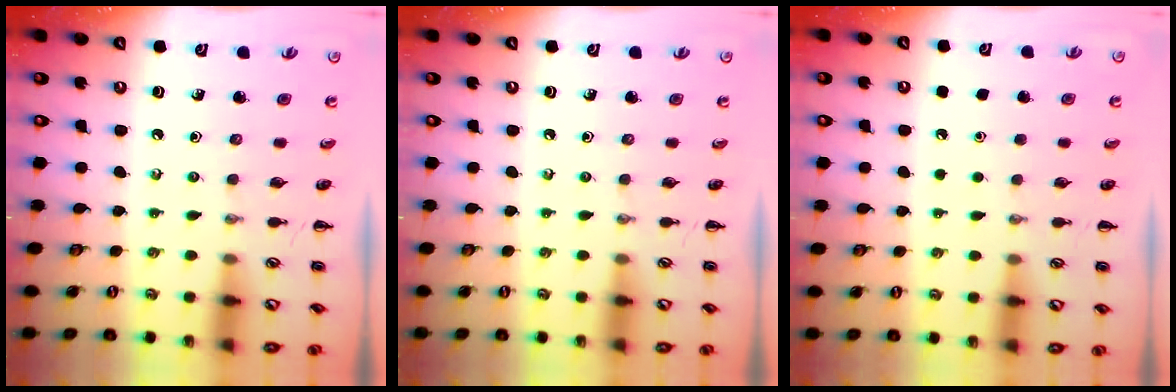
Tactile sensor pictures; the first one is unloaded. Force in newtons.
{"total": 0.0}
{"total": 1.8, "press": 1.8, "slide": 0.1}